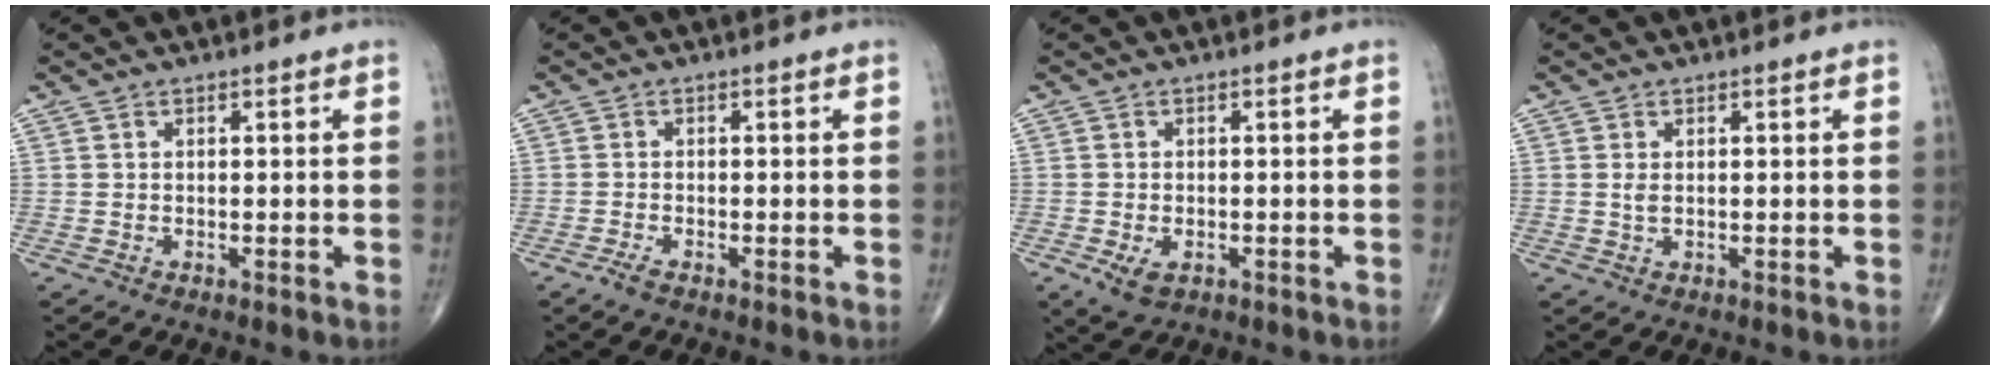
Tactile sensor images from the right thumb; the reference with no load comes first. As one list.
[{"total": 1.4, "force": [-1.1, 0.3, 0.8], "torque": [-0.028, -0.001, -0.023]}, {"total": 3.7, "force": [-1.4, 2.3, 2.6], "torque": [-0.047, -0.002, -0.017]}, {"total": 1.3, "force": [0.2, 0.7, 1.1], "torque": [-0.021, -0.002, 0.007]}]